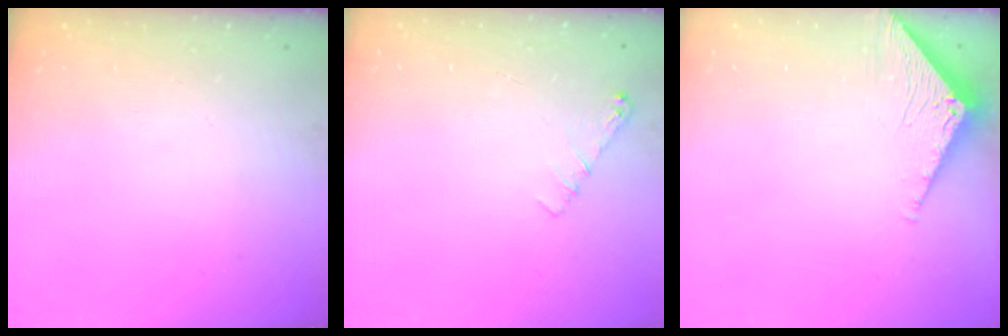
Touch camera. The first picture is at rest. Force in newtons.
{"total": 4.1, "press": 4.1, "slide": 0.6}
{"total": 3.0, "press": 3.0, "slide": 0.2}